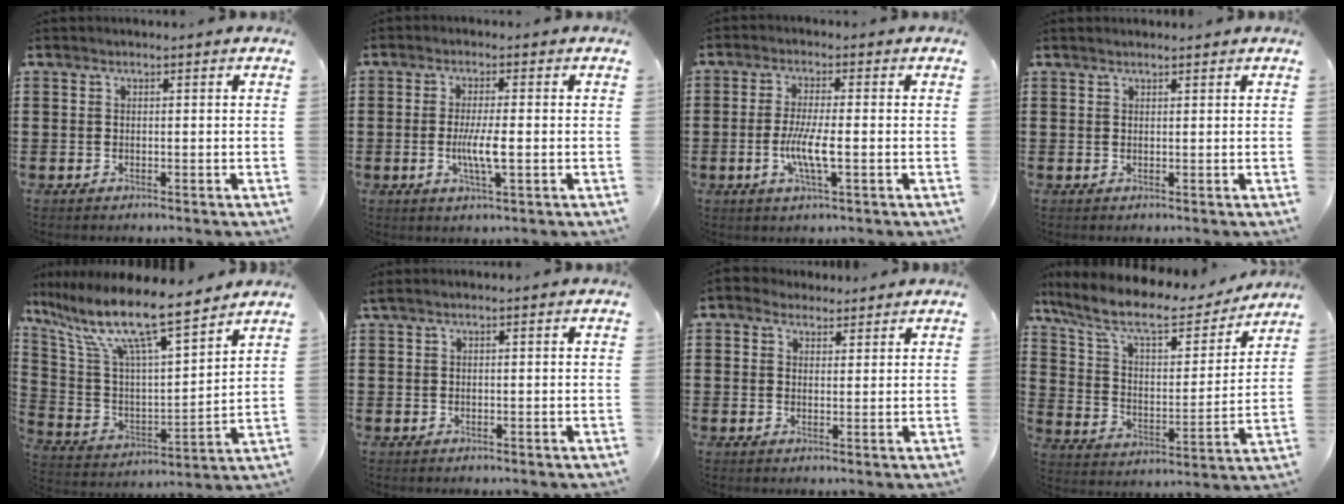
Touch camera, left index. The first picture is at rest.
{"total": 5.0, "force": [-0.7, 0.7, 4.9], "torque": [-0.099, -0.006, -0.018]}
{"total": 5.8, "force": [-1.1, 0.9, 5.6], "torque": [-0.117, -0.009, -0.027]}
{"total": 0.8, "force": [0.7, 0.1, 0.4], "torque": [-0.008, 0.001, 0.014]}
{"total": 12.2, "force": [9.5, 1.1, 7.7], "torque": [-0.183, -0.060, 0.158]}
{"total": 0.5, "force": [0.1, 0.0, 0.5], "torque": [-0.008, -0.002, 0.002]}
{"total": 2.4, "force": [1.9, 1.4, 0.3], "torque": [-0.014, 0.008, 0.035]}
{"total": 10.1, "force": [8.2, 2.3, 5.5], "torque": [-0.139, -0.044, 0.139]}